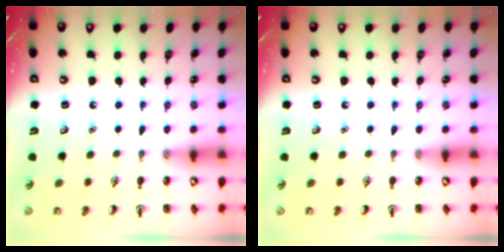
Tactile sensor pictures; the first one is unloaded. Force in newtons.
{"total": 0.0}